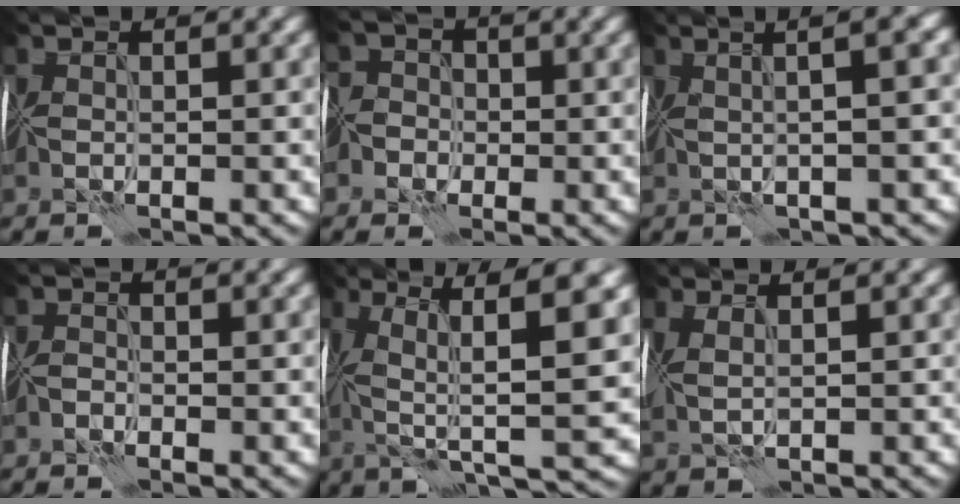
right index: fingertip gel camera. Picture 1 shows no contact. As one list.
[{"total": 4.8, "force": [-1.9, 4.1, 1.3], "torque": [-0.004, 0.011, -0.071]}, {"total": 8.3, "force": [2.6, 3.0, 7.3], "torque": [-0.059, 0.048, 0.009]}, {"total": 0.8, "force": [-0.8, 0.0, 0.0], "torque": [-0.001, 0.003, -0.020]}, {"total": 9.5, "force": [1.3, 2.1, 9.2], "torque": [-0.169, 0.006, 0.023]}, {"total": 2.4, "force": [1.1, 0.7, 2.0], "torque": [-0.039, 0.013, 0.024]}]